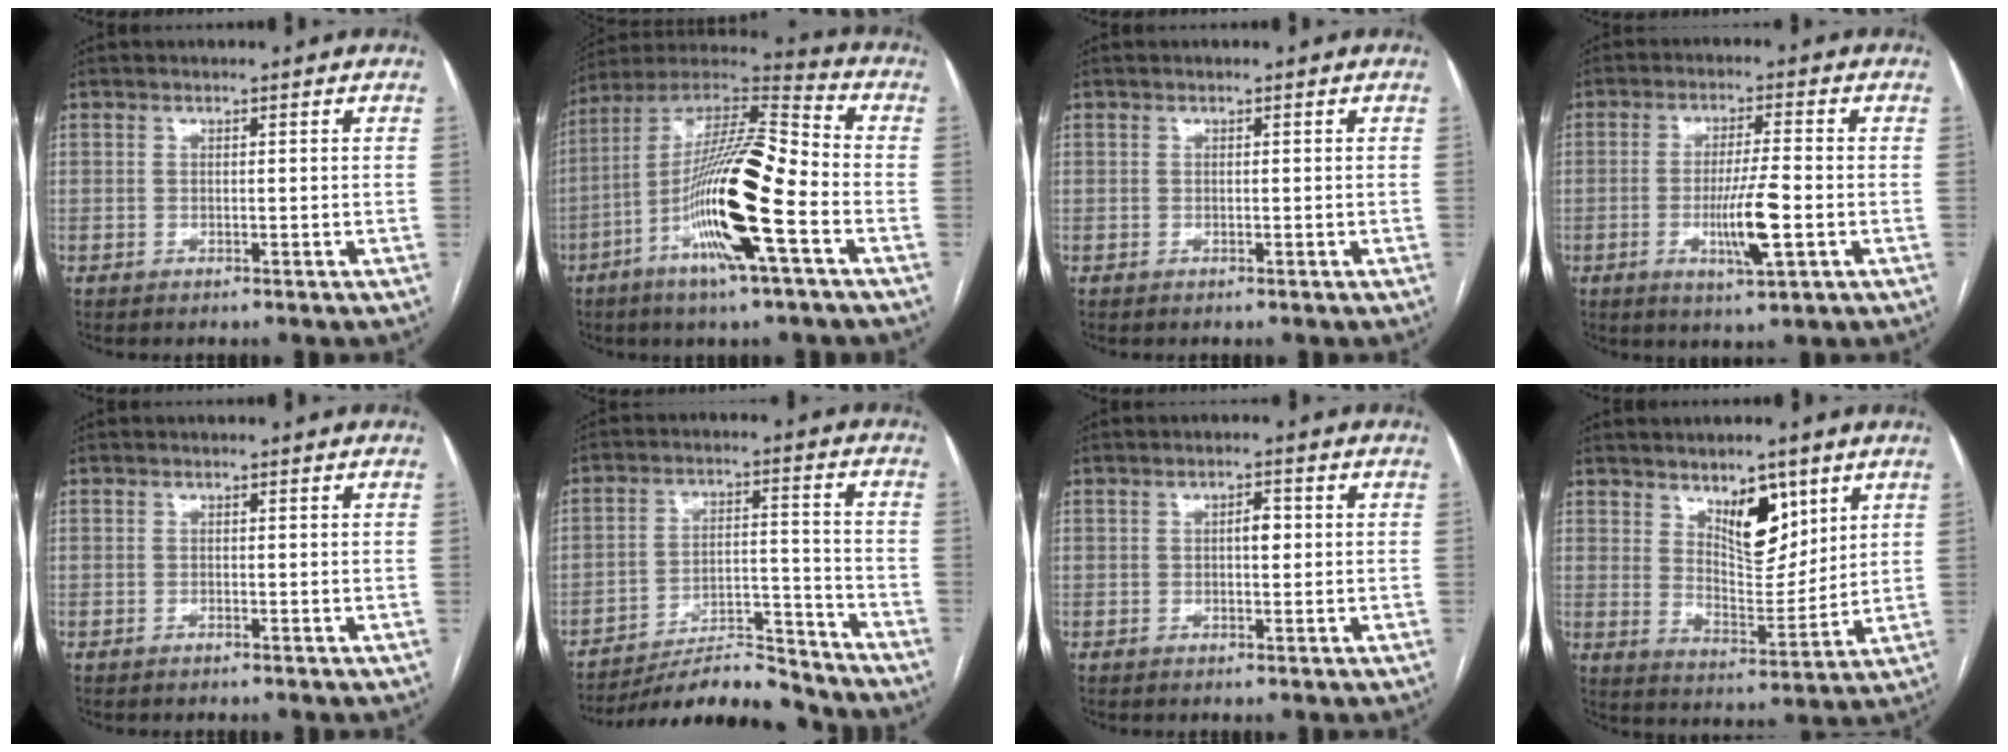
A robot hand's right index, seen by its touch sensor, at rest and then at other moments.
{"total": 19.3, "force": [-6.5, 1.6, 18.1], "torque": [-0.351, -0.008, -0.122]}
{"total": 0.0}
{"total": 7.9, "force": [-2.0, 0.3, 7.6], "torque": [-0.137, -0.013, -0.036]}
{"total": 0.0}
{"total": 13.2, "force": [-12.8, 1.5, 2.6], "torque": [-0.035, 0.028, -0.206]}
{"total": 2.2, "force": [0.2, 0.9, 2.0], "torque": [-0.030, 0.004, 0.001]}
{"total": 8.9, "force": [4.9, 3.8, 6.4], "torque": [-0.103, -0.008, 0.090]}